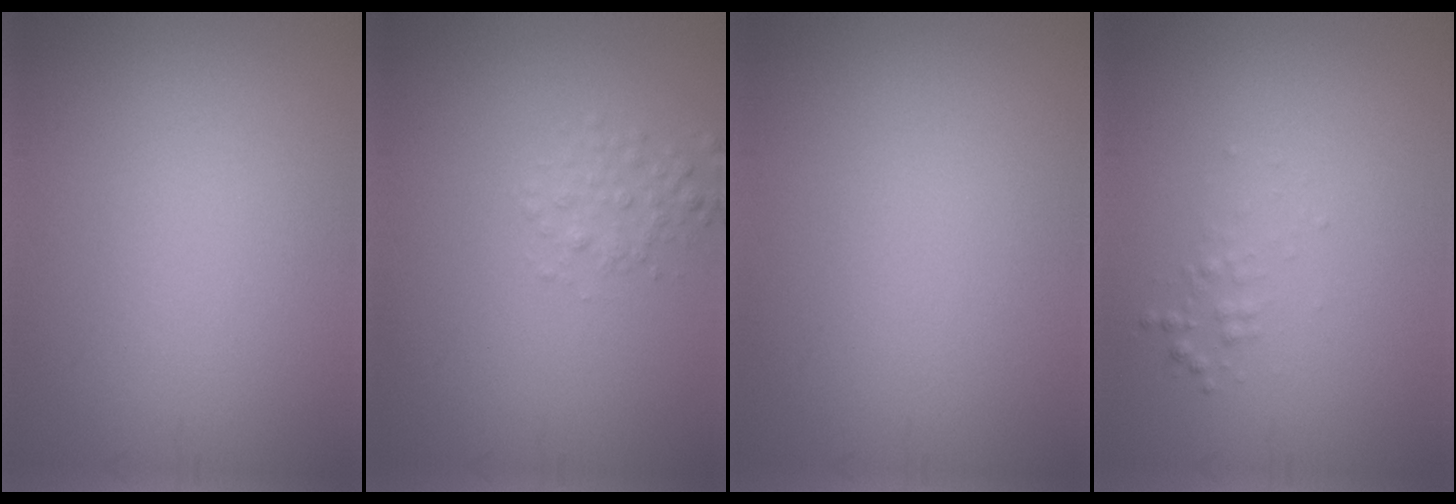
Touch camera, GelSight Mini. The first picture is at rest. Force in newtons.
{"total": 1.5, "press": 1.5, "slide": 0.1}
{"total": 0.0}
{"total": 0.9, "press": 0.9, "slide": 0.0}